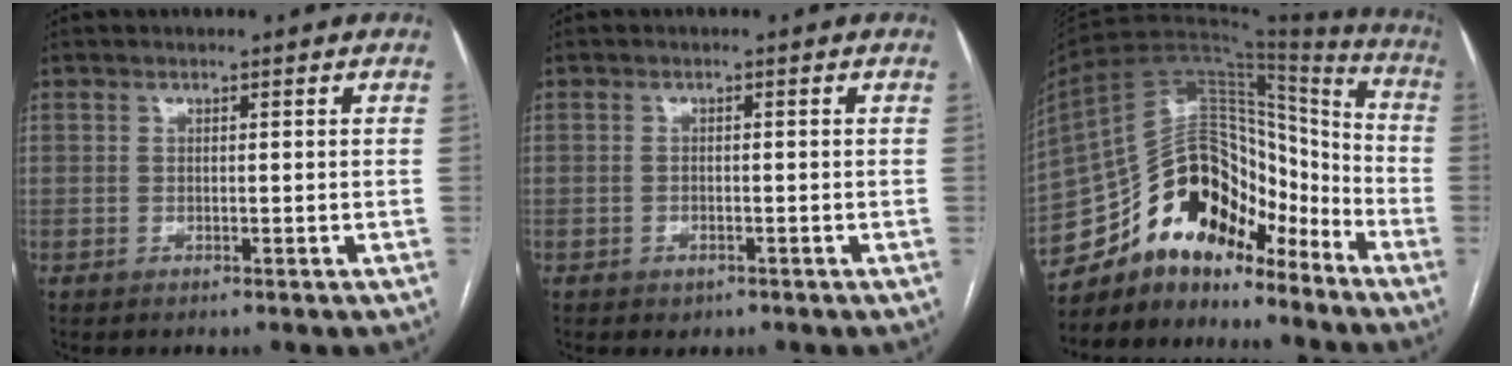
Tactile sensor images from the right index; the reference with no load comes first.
{"total": 1.3, "force": [-0.8, 1.0, 0.6], "torque": [-0.010, 0.002, -0.005]}
{"total": 20.5, "force": [-15.5, 9.0, 9.9], "torque": [-0.191, 0.063, -0.265]}